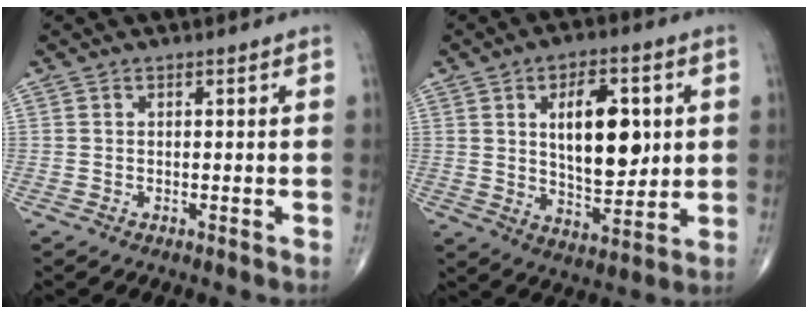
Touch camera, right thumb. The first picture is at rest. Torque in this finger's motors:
{"motor_torque": [0.16, 0.31, 0.21, 0.04, 0.12]}